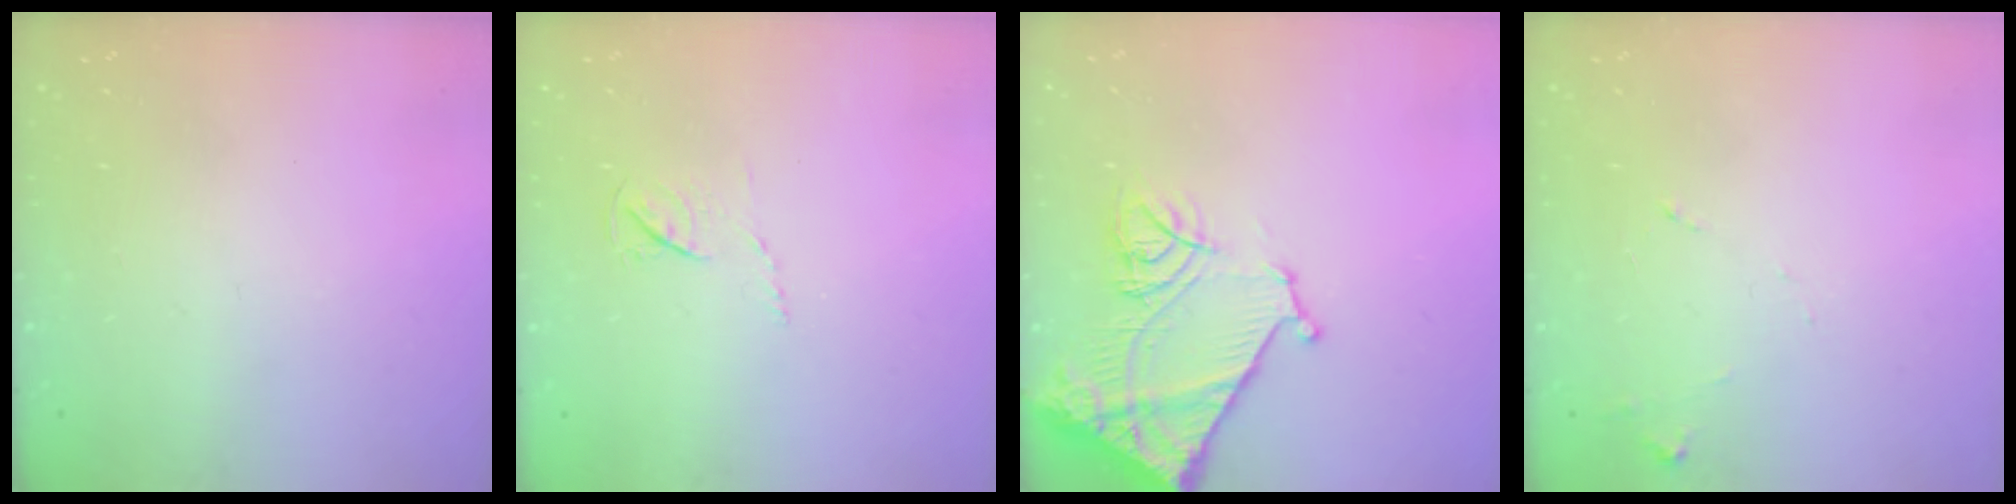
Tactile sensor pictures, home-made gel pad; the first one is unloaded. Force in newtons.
{"total": 4.4, "press": 4.4, "slide": 0.6}
{"total": 17.3, "press": 17.3, "slide": 1.6}
{"total": 7.6, "press": 7.6, "slide": 0.6}